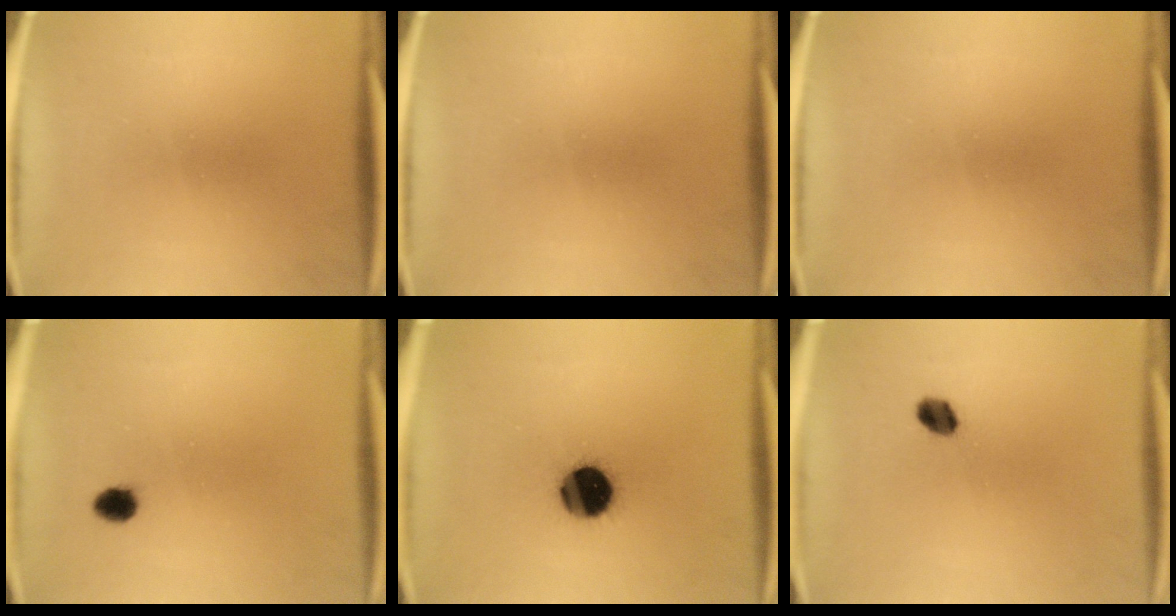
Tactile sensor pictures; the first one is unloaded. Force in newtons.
{"total": 0.0}
{"total": 0.0}
{"total": 2.5}
{"total": 13.3}
{"total": 3.5}